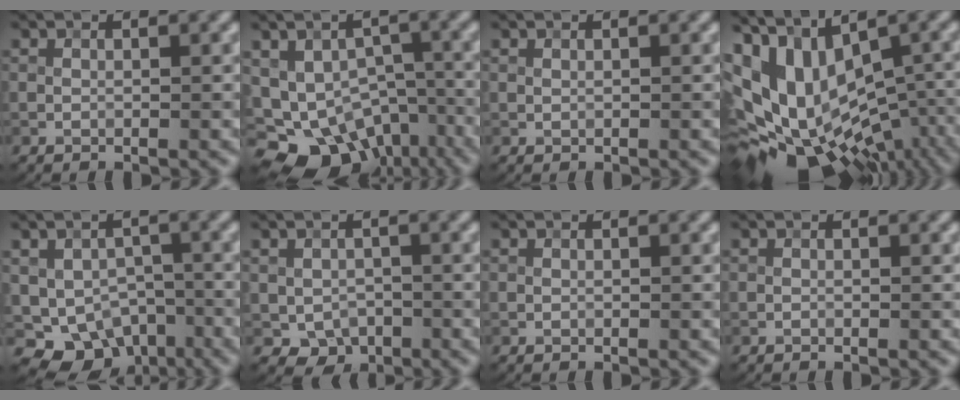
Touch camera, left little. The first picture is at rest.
{"total": 15.4, "force": [-9.1, 10.5, 6.5], "torque": [-0.100, -0.037, -0.104]}
{"total": 0.0}
{"total": 15.1, "force": [-1.2, 9.0, 12.1], "torque": [-0.220, -0.001, 0.014]}
{"total": 7.4, "force": [-4.1, 4.9, 3.7], "torque": [-0.052, -0.011, -0.060]}
{"total": 3.3, "force": [-1.1, 2.6, 1.7], "torque": [-0.023, -0.010, -0.014]}
{"total": 0.0}
{"total": 0.0}